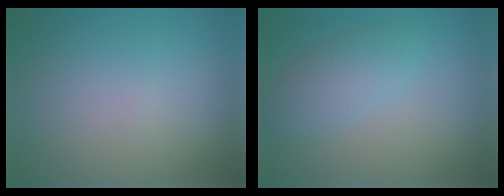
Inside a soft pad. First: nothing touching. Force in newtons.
{"total": 2.8, "press": 2.8, "slide": 0.1}